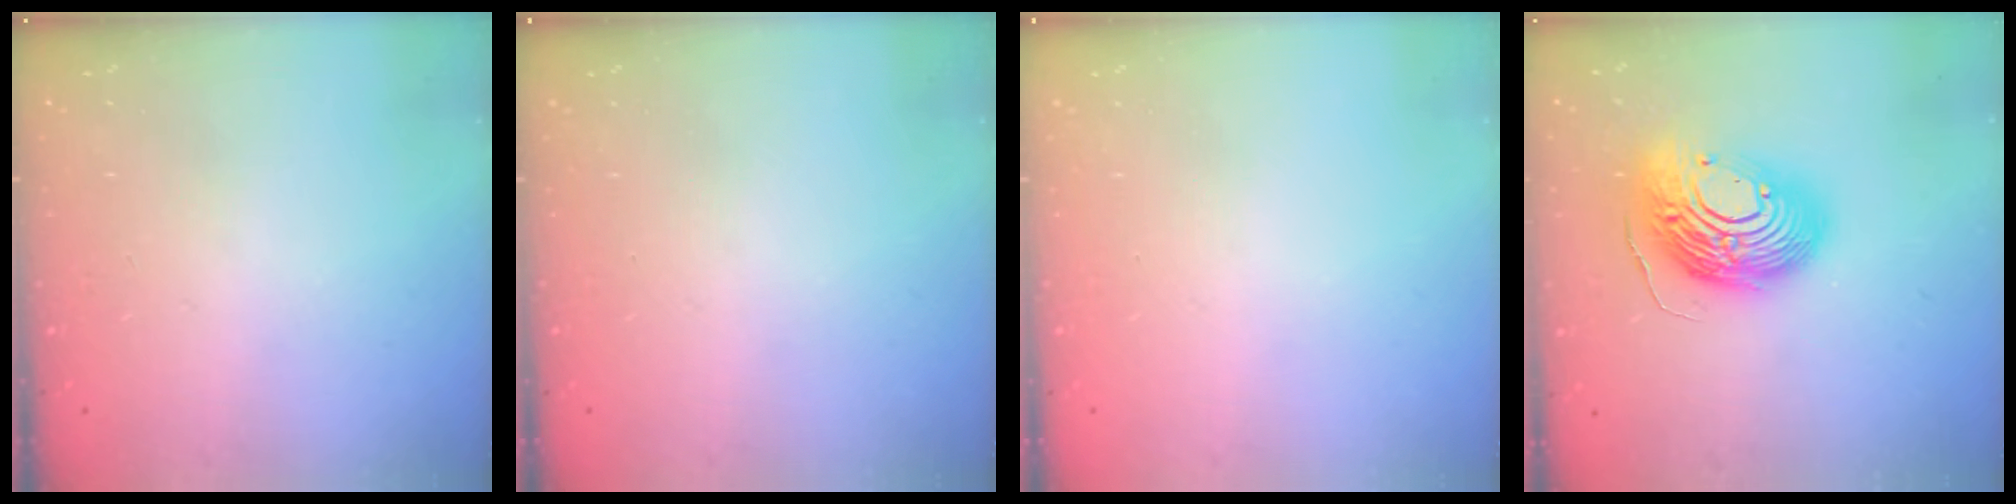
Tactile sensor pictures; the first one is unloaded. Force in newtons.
{"total": 0.0}
{"total": 0.0}
{"total": 18.8, "press": 18.6, "slide": 2.8}